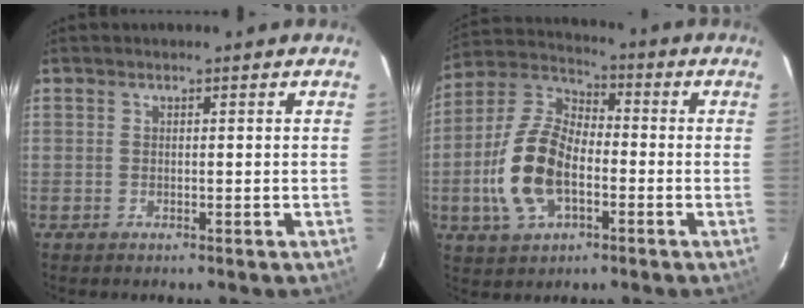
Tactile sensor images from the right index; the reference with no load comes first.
{"total": 14.4, "force": [-3.9, 8.0, 11.3], "torque": [-0.246, 0.010, -0.073]}